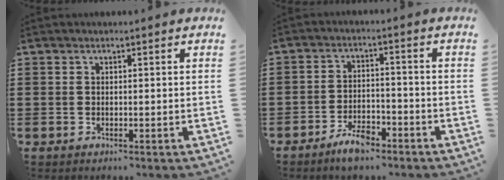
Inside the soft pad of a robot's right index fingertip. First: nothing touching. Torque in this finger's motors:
{"motor_torque": [2.14, 0.00, 0.35, 0.09]}